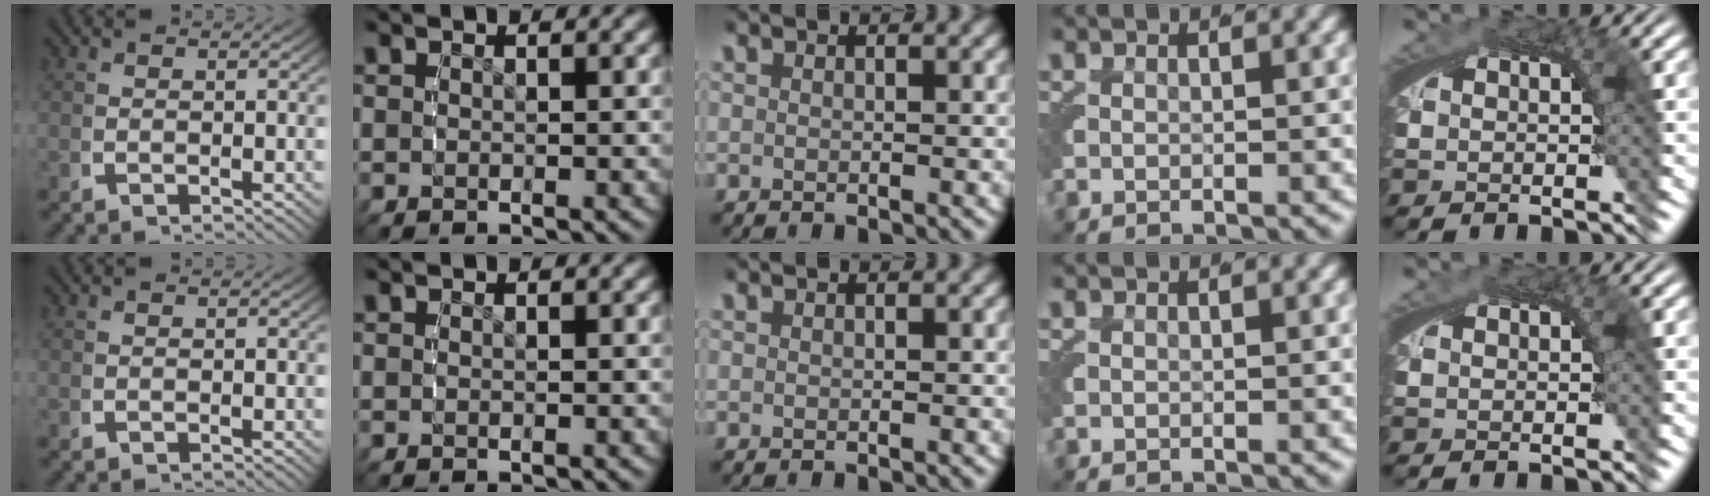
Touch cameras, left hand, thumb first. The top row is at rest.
{}